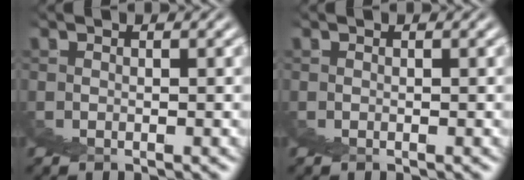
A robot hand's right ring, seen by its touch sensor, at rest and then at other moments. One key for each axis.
{"total": 0.0}